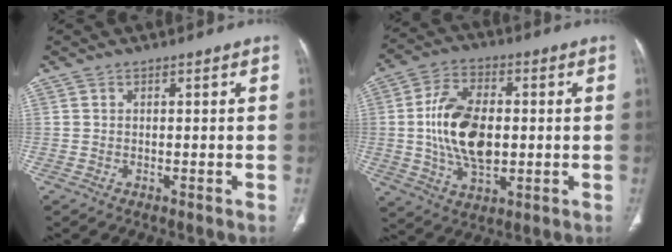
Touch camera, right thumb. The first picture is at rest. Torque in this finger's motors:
{"motor_torque": [2.44, 2.44, 1.66, -0.52, 0.55]}